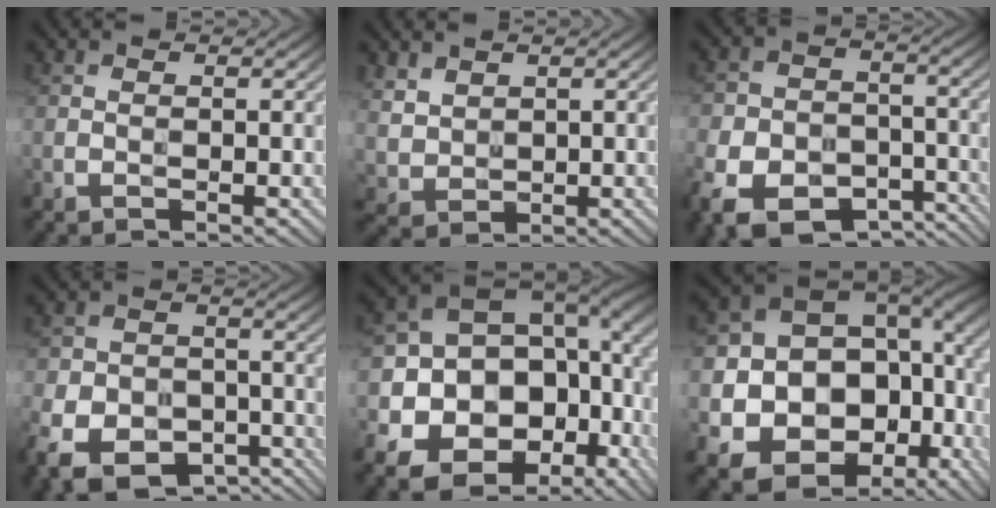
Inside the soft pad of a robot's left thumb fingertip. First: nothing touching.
{"total": 3.8, "force": [2.2, 2.7, 1.6], "torque": [-0.052, -0.005, 0.054]}
{"total": 12.3, "force": [-7.0, 7.9, 6.3], "torque": [-0.143, -0.040, -0.118]}
{"total": 11.8, "force": [-6.7, 7.8, 5.8], "torque": [-0.131, -0.034, -0.111]}
{"total": 21.1, "force": [-3.8, 15.7, 13.6], "torque": [-0.266, -0.024, -0.034]}
{"total": 20.2, "force": [-1.8, 15.7, 12.5], "torque": [-0.241, -0.059, 0.013]}